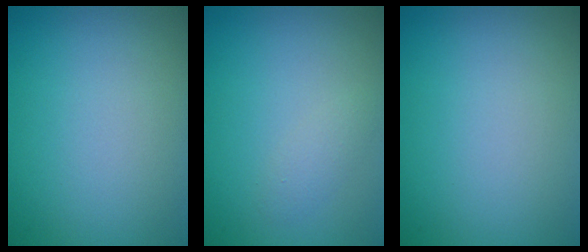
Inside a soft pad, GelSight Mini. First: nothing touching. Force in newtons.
{"total": 1.1, "press": 1.1, "slide": 0.1}
{"total": 0.0}